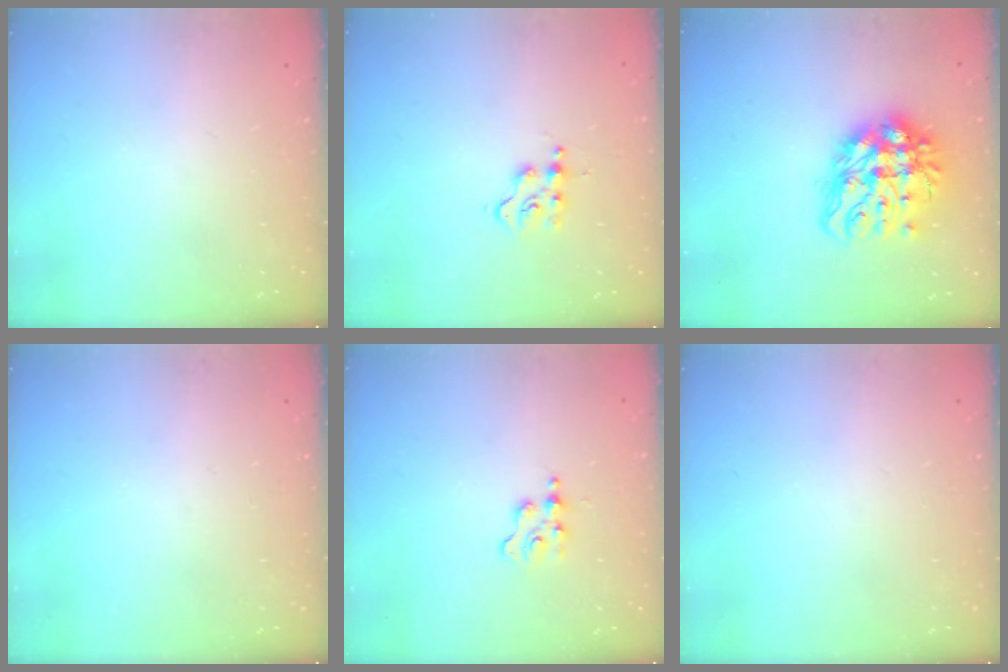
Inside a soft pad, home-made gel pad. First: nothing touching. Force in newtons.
{"total": 3.5, "press": 3.5, "slide": 0.4}
{"total": 16.7, "press": 16.7, "slide": 1.4}
{"total": 0.0}
{"total": 2.5, "press": 2.5, "slide": 0.3}
{"total": 0.0}